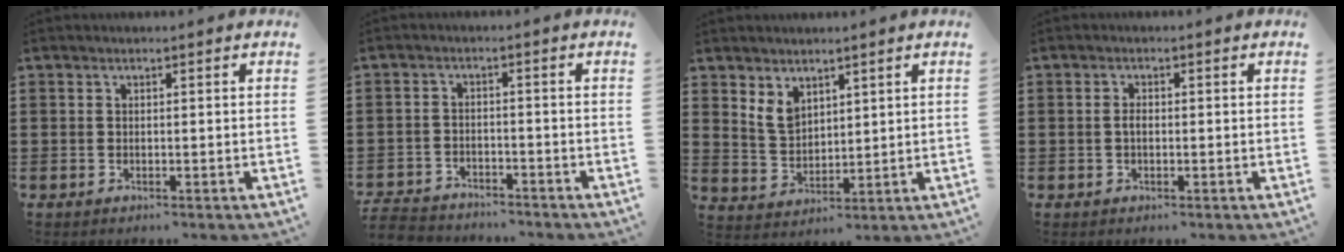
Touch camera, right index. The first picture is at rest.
{"total": 3.8, "force": [-3.8, 0.4, 0.0], "torque": [-0.011, -0.002, -0.083]}
{"total": 4.5, "force": [3.0, 2.7, 1.8], "torque": [-0.047, 0.003, 0.057]}
{"total": 1.4, "force": [-0.2, 0.7, 1.2], "torque": [-0.025, 0.003, -0.004]}